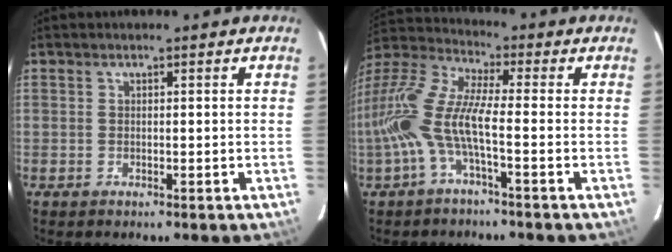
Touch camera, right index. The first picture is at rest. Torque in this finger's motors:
{"motor_torque": [1.29, -0.85, 0.88, 0.21]}